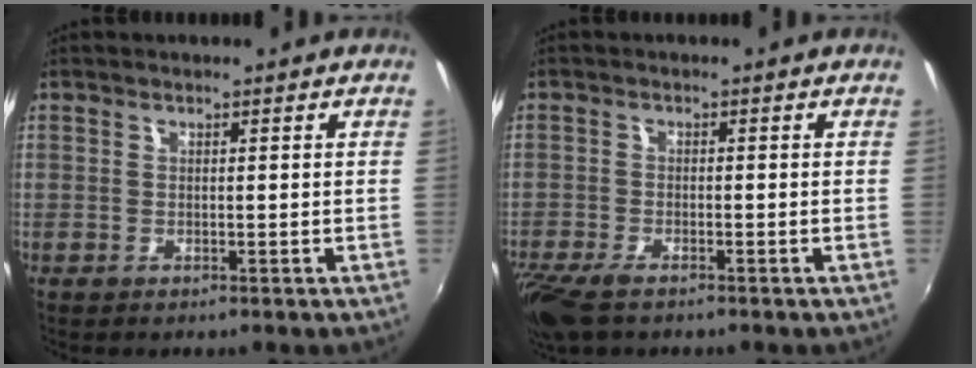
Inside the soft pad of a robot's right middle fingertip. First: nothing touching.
{"total": 7.5, "force": [-5.5, 2.4, 4.4], "torque": [-0.115, -0.033, -0.108]}